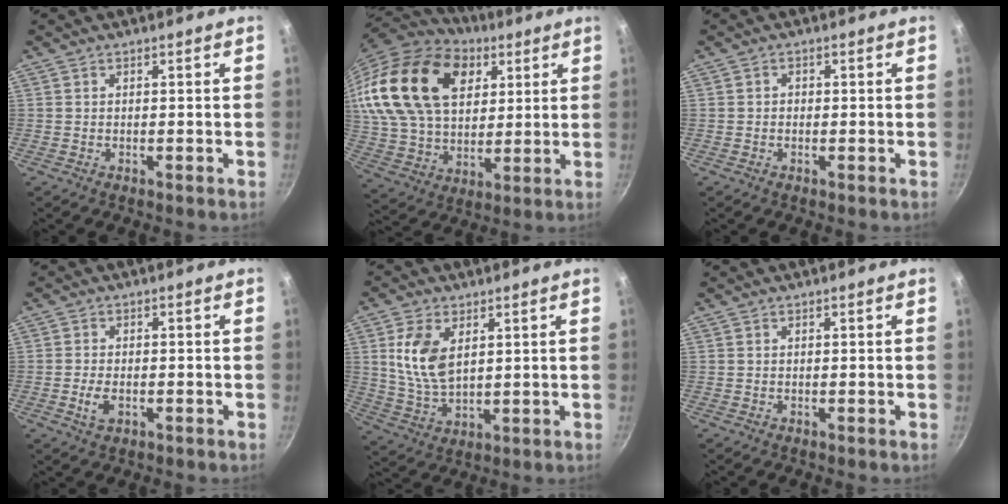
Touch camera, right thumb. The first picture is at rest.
{"total": 28.7, "force": [11.4, 18.5, 18.6], "torque": [-0.341, -0.005, 0.211]}
{"total": 0.9, "force": [-0.2, 0.9, 0.4], "torque": [-0.005, 0.005, -0.004]}
{"total": 3.6, "force": [-1.1, 2.1, 2.8], "torque": [-0.053, 0.006, -0.020]}
{"total": 10.1, "force": [3.0, 5.9, 7.7], "torque": [-0.149, -0.021, 0.065]}
{"total": 0.0}